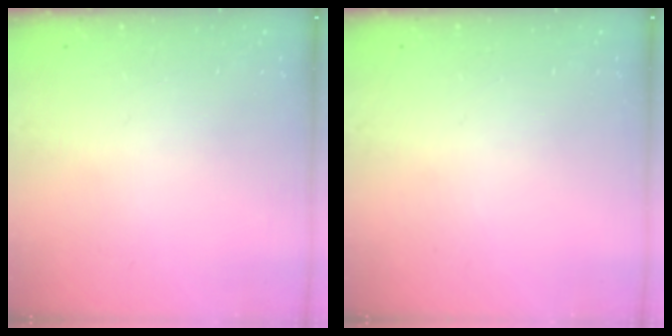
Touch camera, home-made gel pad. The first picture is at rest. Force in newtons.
{"total": 0.0}